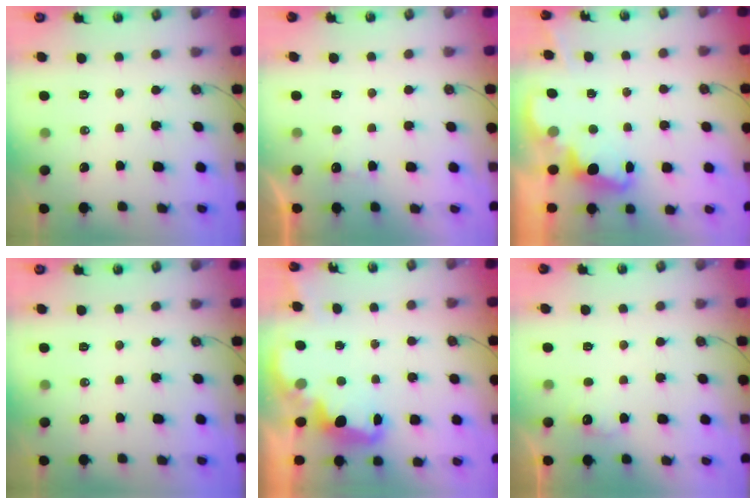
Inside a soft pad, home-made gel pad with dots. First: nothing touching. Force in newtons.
{"total": 1.9, "press": 1.8, "slide": 0.8}
{"total": 2.3, "press": 2.2, "slide": 0.6}
{"total": 0.0}
{"total": 2.8, "press": 2.7, "slide": 0.7}
{"total": 4.5, "press": 4.3, "slide": 1.0}